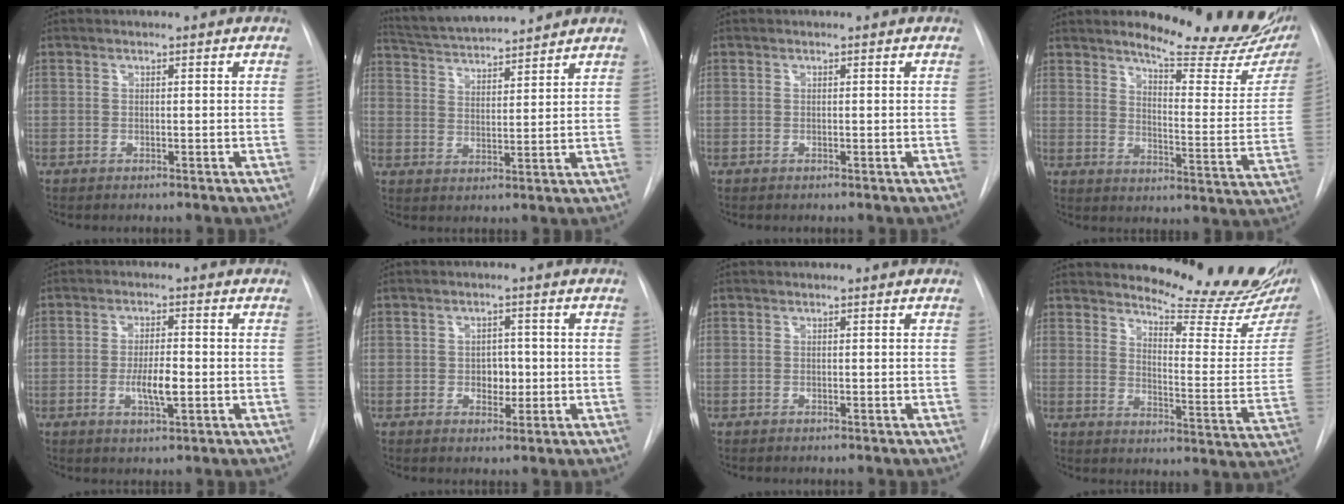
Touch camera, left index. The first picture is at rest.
{"total": 12.3, "force": [11.6, 0.7, 4.3], "torque": [-0.082, 0.020, 0.192]}
{"total": 0.0}
{"total": 19.1, "force": [16.5, 3.2, 9.1], "torque": [-0.116, -0.083, 0.200]}
{"total": 4.9, "force": [-1.0, 1.2, 4.7], "torque": [-0.086, -0.004, -0.014]}
{"total": 3.1, "force": [-0.2, 2.2, 2.1], "torque": [-0.023, 0.002, 0.001]}
{"total": 0.0}
{"total": 17.8, "force": [16.4, 1.2, 6.8], "torque": [-0.093, -0.106, 0.203]}